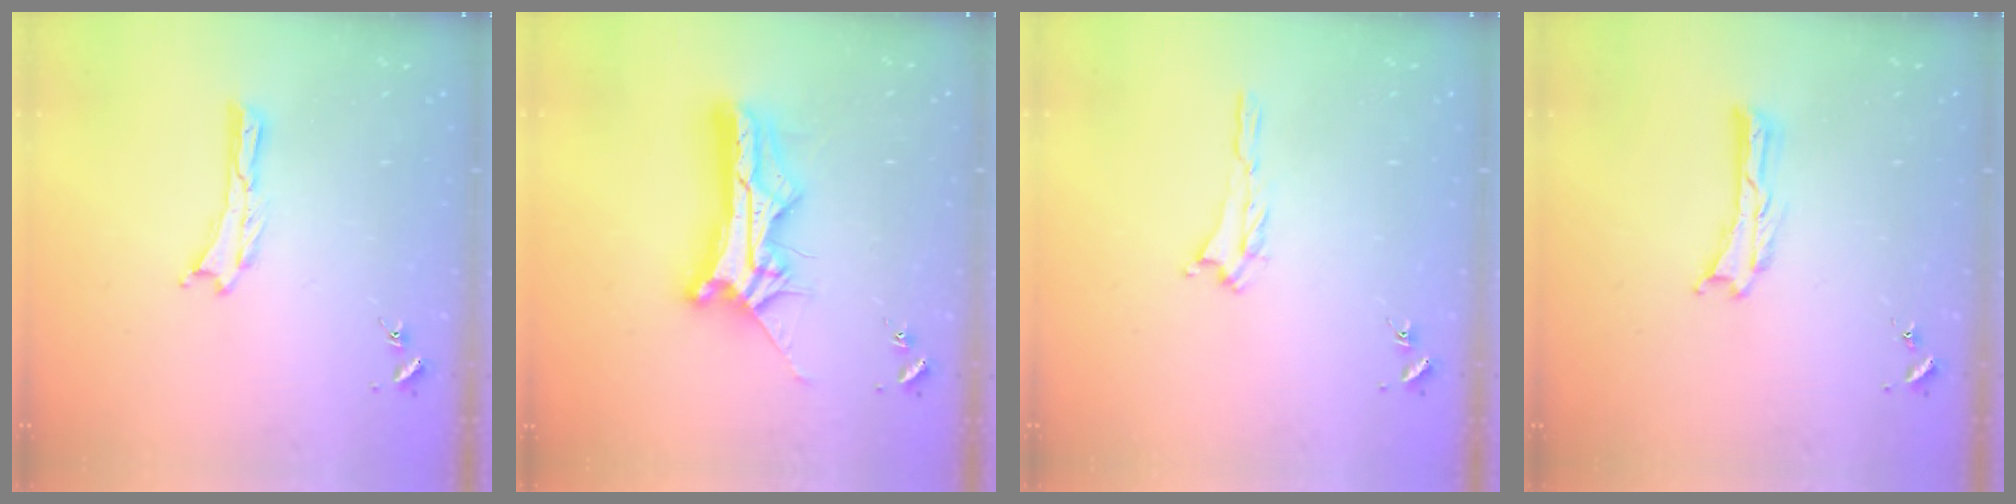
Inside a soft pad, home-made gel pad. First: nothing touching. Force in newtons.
{"total": 13.0, "press": 12.9, "slide": 1.2}
{"total": 1.2, "press": 1.1, "slide": 0.5}
{"total": 0.0}